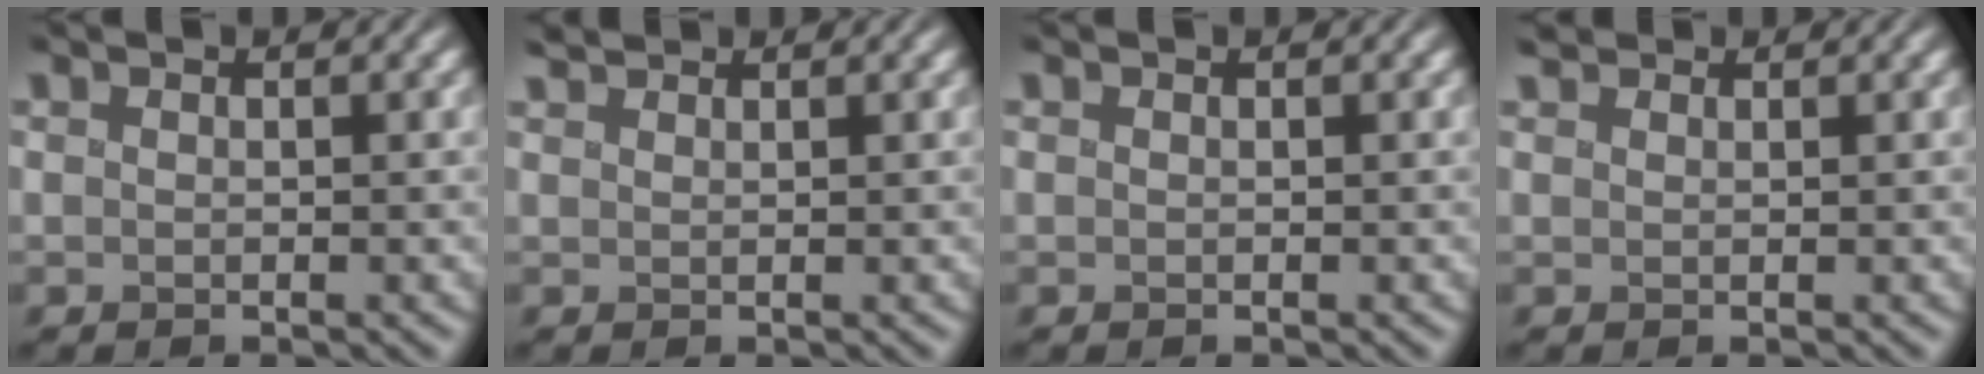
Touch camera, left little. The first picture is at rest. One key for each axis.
{"total": 2.1, "fx": 1.9, "fy": 0.6, "fz": 0.7, "tx": -0.005, "ty": 0.011, "tz": 0.019}
{"total": 0.0}
{"total": 1.7, "fx": 1.5, "fy": 0.7, "fz": 0.5, "tx": -0.005, "ty": 0.009, "tz": 0.015}